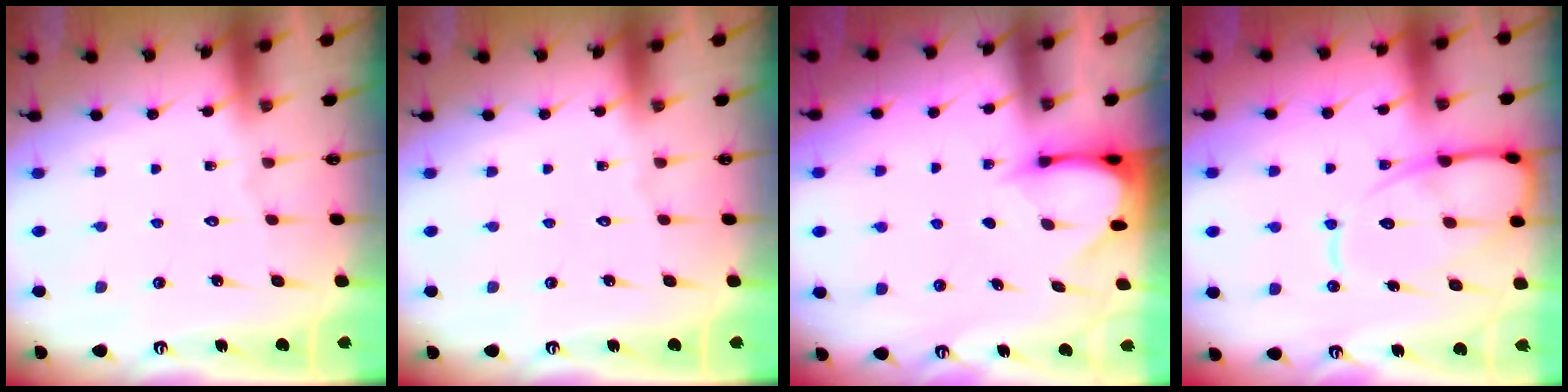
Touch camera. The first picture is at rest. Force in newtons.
{"total": 0.0}
{"total": 3.8, "press": 3.8, "slide": 0.3}
{"total": 13.0, "press": 12.9, "slide": 1.3}